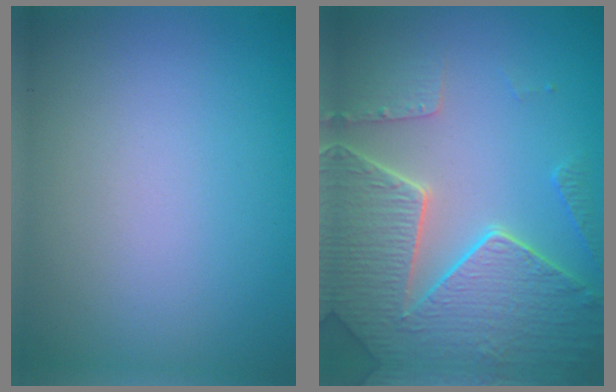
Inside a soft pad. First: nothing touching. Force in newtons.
{"total": 8.2, "press": 5.9, "slide": 5.7}